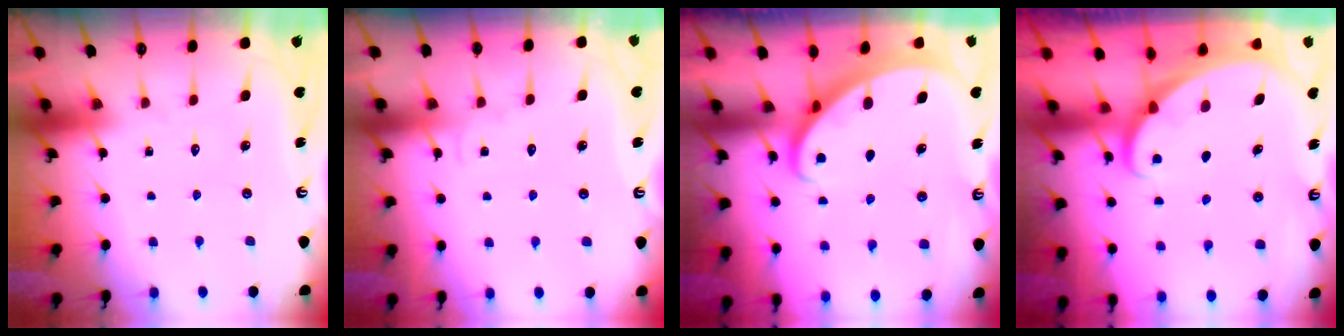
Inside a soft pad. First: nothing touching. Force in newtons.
{"total": 3.5, "press": 3.5, "slide": 0.3}
{"total": 2.3, "press": 2.3, "slide": 0.3}
{"total": 1.9, "press": 1.9, "slide": 0.1}